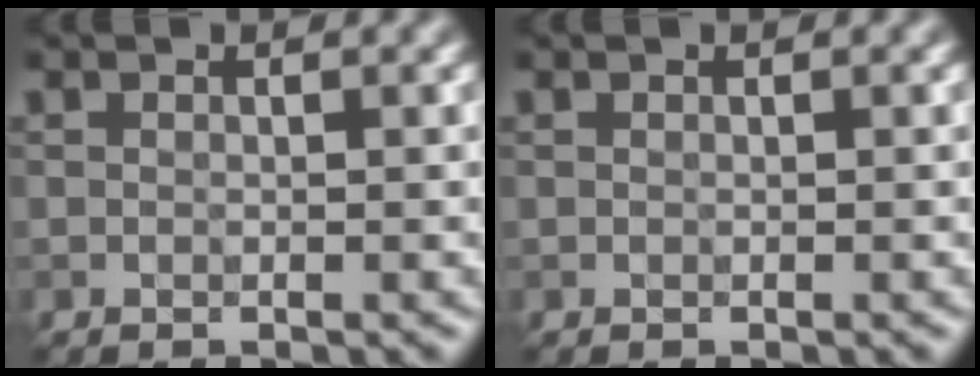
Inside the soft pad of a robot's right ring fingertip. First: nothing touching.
{"total": 0.0}